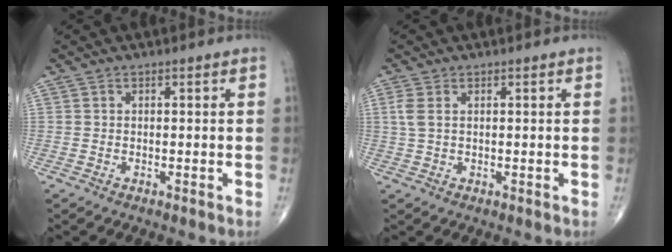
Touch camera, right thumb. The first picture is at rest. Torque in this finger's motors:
{"motor_torque": [2.47, 1.85, 0.10, -0.21, 0.03]}